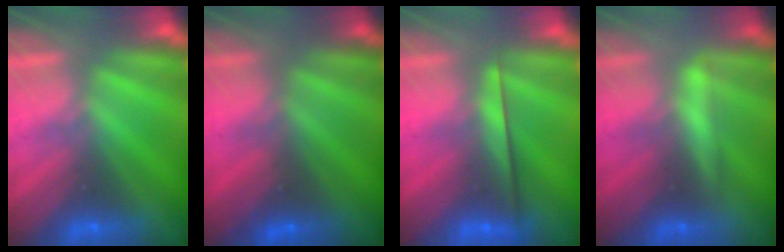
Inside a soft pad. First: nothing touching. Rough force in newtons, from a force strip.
{"total": 3.9}
{"total": 2.2}
{"total": 2.1}